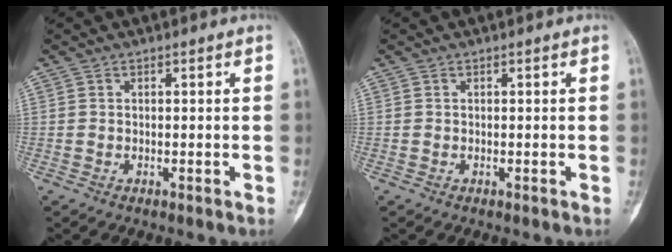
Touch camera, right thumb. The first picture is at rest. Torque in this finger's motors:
{"motor_torque": [0.15, 0.15, -0.07, -0.07, 0.02]}